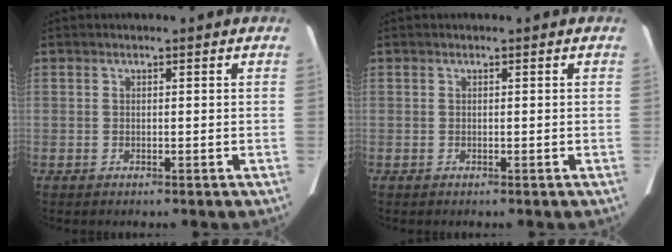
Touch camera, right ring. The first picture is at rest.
{"total": 0.0}